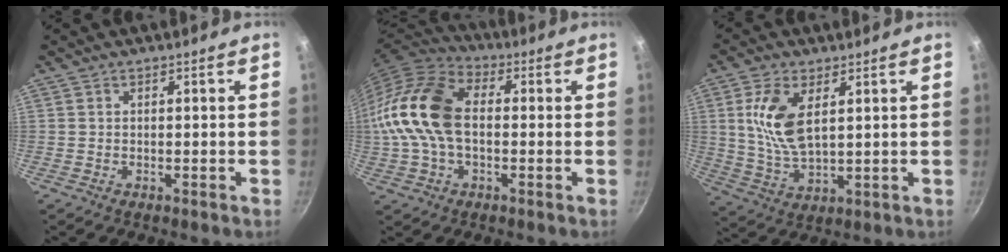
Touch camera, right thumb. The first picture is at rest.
{"total": 16.3, "force": [0.0, 10.6, 12.4], "torque": [-0.235, 0.036, -0.015]}
{"total": 10.6, "force": [3.0, 5.3, 8.6], "torque": [-0.173, -0.015, 0.068]}